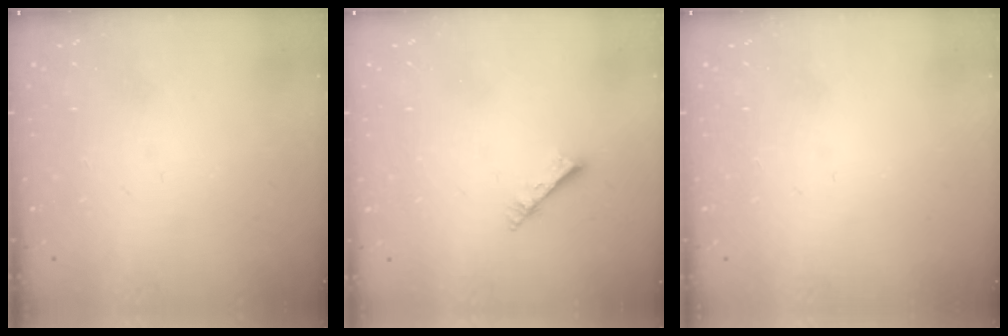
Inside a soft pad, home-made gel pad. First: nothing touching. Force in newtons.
{"total": 2.7, "press": 2.7, "slide": 0.3}
{"total": 0.0}